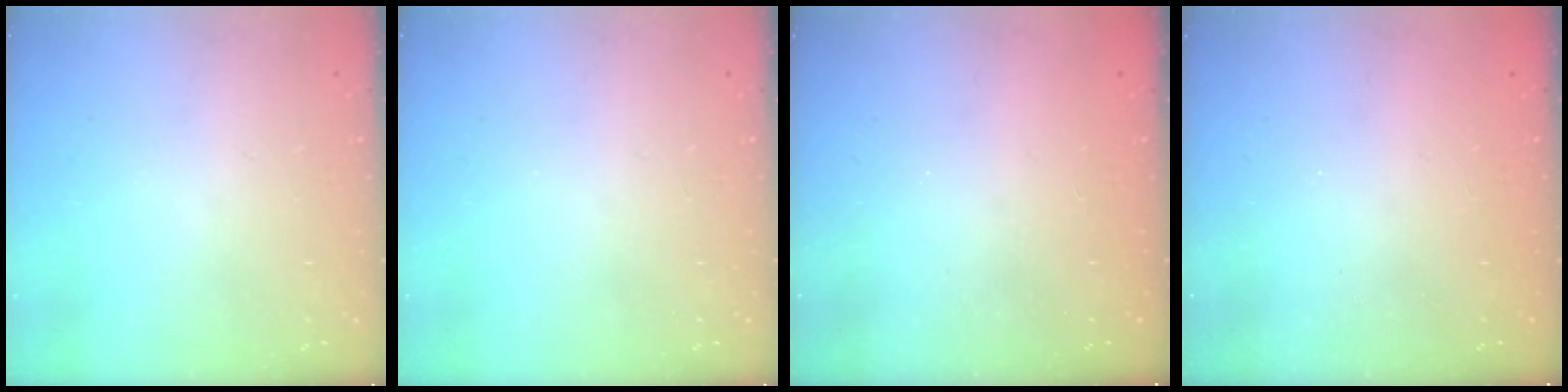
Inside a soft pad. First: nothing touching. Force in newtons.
{"total": 0.0}
{"total": 2.4, "press": 2.2, "slide": 0.8}
{"total": 2.4, "press": 2.3, "slide": 0.8}